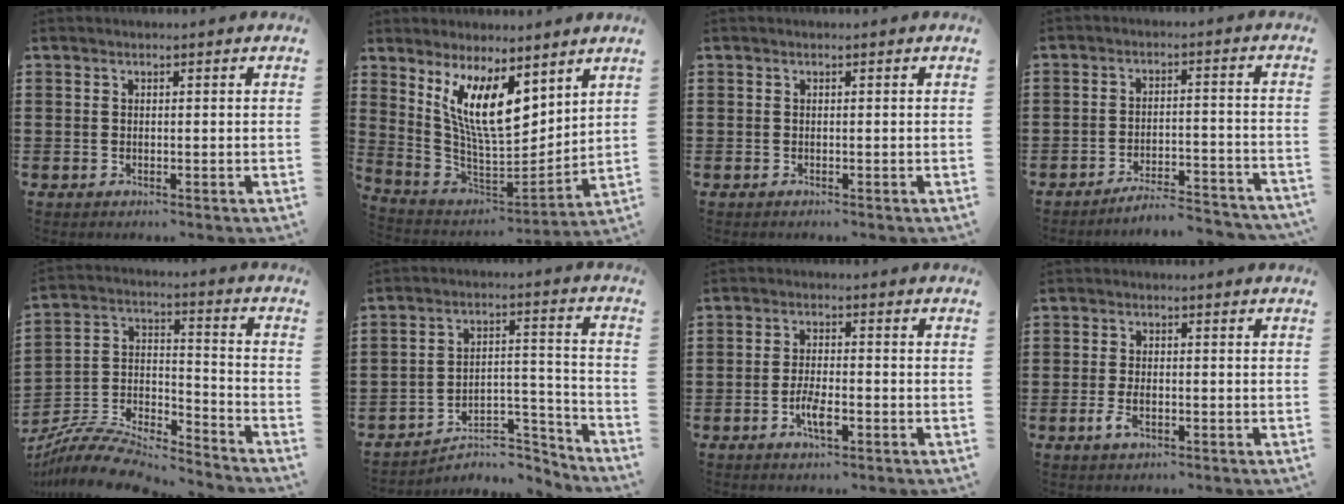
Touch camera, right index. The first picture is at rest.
{"total": 11.4, "force": [5.9, 3.9, 9.0], "torque": [-0.189, -0.028, 0.111]}
{"total": 0.0}
{"total": 4.9, "force": [-4.7, 0.3, 1.5], "torque": [-0.026, 0.001, -0.092]}
{"total": 9.5, "force": [-8.9, 2.0, 2.6], "torque": [-0.058, 0.013, -0.178]}
{"total": 6.2, "force": [-5.4, 2.0, 2.3], "torque": [-0.035, 0.010, -0.104]}
{"total": 4.4, "force": [-1.9, 1.5, 3.7], "torque": [-0.074, 0.002, -0.037]}
{"total": 3.0, "force": [-1.0, 1.4, 2.5], "torque": [-0.061, -0.006, -0.022]}